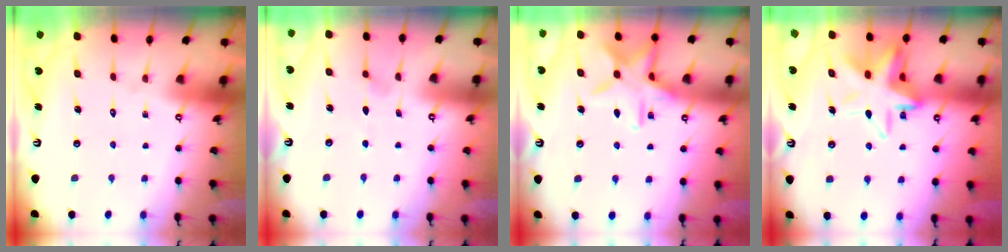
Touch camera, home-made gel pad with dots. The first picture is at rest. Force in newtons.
{"total": 3.0, "press": 2.5, "slide": 1.6}
{"total": 13.7, "press": 13.6, "slide": 1.0}
{"total": 12.9, "press": 12.6, "slide": 2.5}